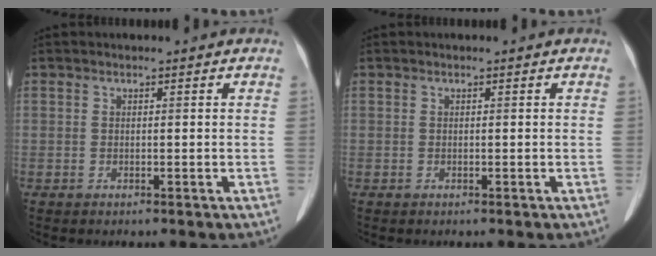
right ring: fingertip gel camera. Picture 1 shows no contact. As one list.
[{"total": 0.0}]